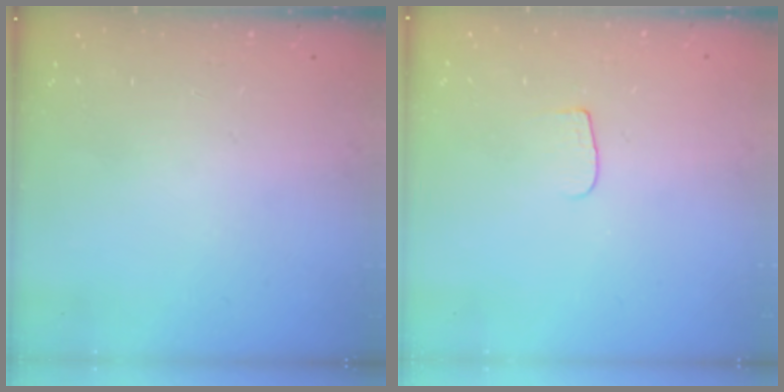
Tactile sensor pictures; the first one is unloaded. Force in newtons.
{"total": 4.3, "press": 4.3, "slide": 0.5}